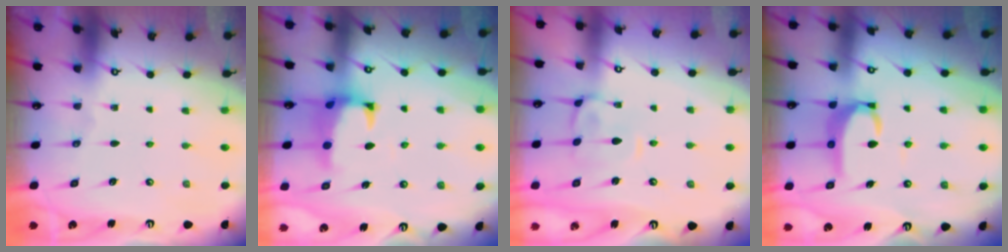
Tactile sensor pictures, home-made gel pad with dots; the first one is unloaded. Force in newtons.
{"total": 1.0, "press": 0.2, "slide": 1.0}
{"total": 2.0, "press": 1.6, "slide": 1.1}
{"total": 5.6, "press": 5.6, "slide": 0.3}